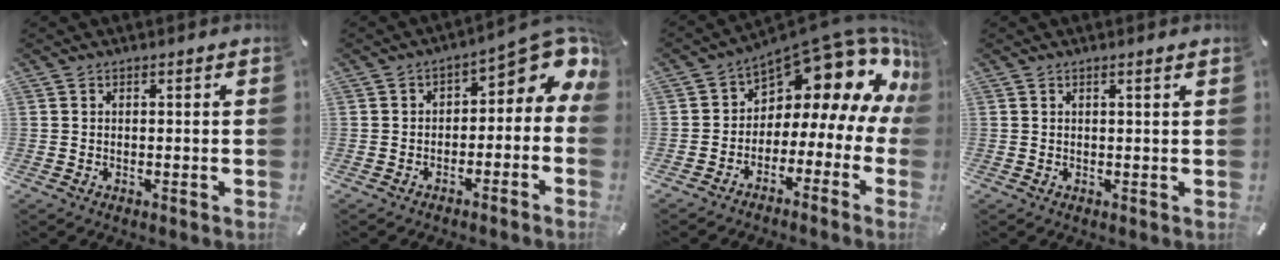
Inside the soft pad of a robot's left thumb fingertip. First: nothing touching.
{"total": 7.3, "force": [2.4, 4.2, 5.4], "torque": [-0.057, -0.027, 0.037]}
{"total": 13.8, "force": [9.1, 6.7, 7.9], "torque": [-0.115, -0.082, 0.146]}
{"total": 0.8, "force": [0.6, -0.1, 0.6], "torque": [-0.011, -0.002, 0.010]}